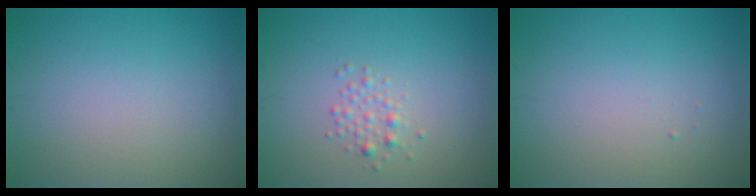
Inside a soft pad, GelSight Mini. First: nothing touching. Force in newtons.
{"total": 1.4, "press": 1.4, "slide": 0.1}
{"total": 0.0}